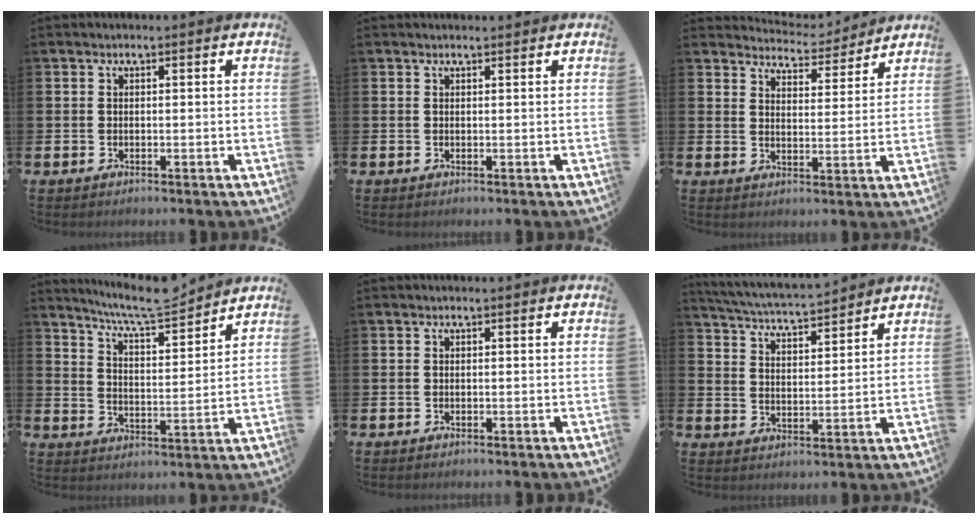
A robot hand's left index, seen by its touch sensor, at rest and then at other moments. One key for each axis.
{"total": 0.5, "fx": 0.5, "fy": 0.0, "fz": 0.1, "tx": 0.005, "ty": -0.003, "tz": 0.007}
{"total": 4.6, "fx": 4.6, "fy": 0.8, "fz": -0.1, "tx": -0.015, "ty": -0.035, "tz": 0.079}
{"total": 7.9, "fx": 7.5, "fy": 0.4, "fz": 2.4, "tx": -0.068, "ty": -0.047, "tz": 0.133}
{"total": 0.0}
{"total": 5.0, "fx": 5.0, "fy": 0.1, "fz": 0.8, "tx": -0.039, "ty": -0.036, "tz": 0.086}